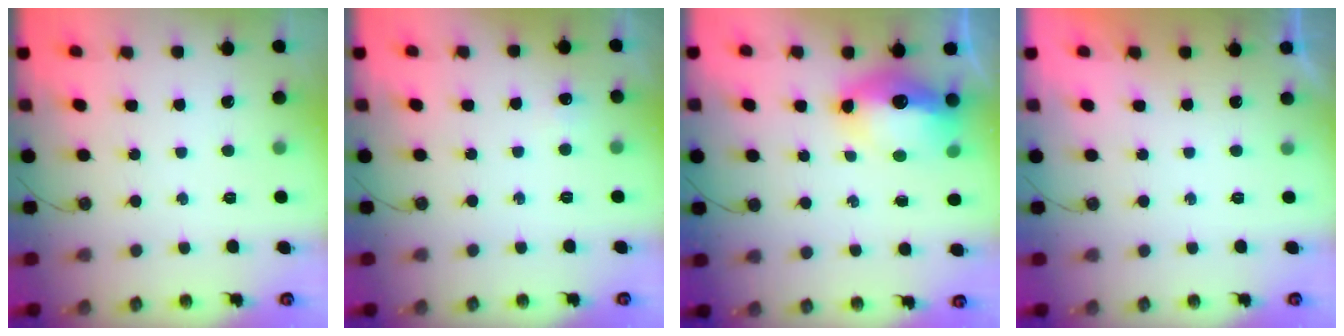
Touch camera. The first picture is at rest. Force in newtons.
{"total": 4.3, "press": 4.2, "slide": 0.6}
{"total": 14.3, "press": 14.2, "slide": 1.3}
{"total": 0.0}